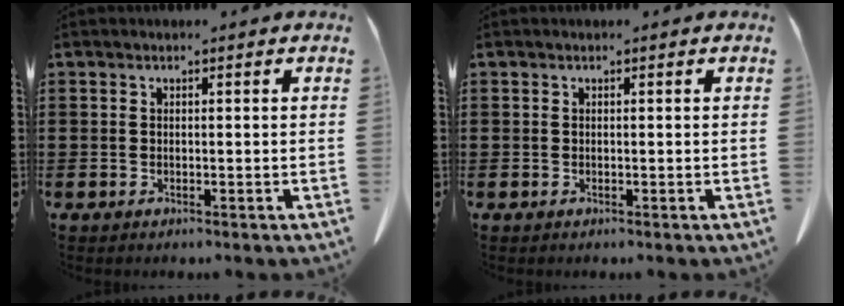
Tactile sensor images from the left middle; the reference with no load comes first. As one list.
[{"total": 0.0}]